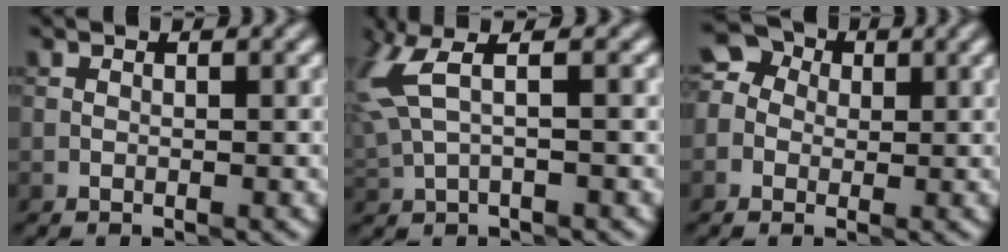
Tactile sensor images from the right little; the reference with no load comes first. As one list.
[{"total": 4.2, "force": [1.7, 1.1, 3.6], "torque": [-0.096, 0.008, 0.037]}, {"total": 3.5, "force": [0.6, 3.2, 1.3], "torque": [-0.007, 0.015, -0.017]}]